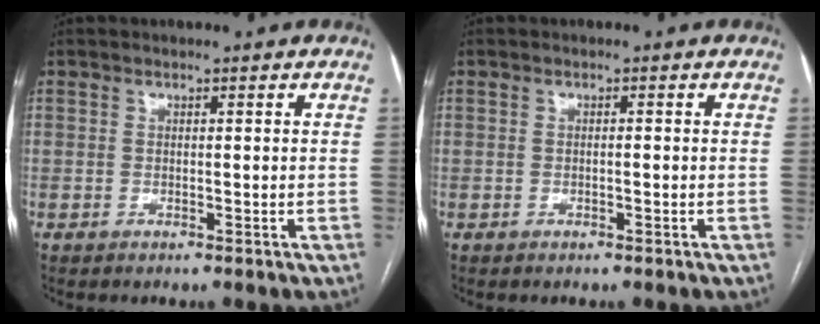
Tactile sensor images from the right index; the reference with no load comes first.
{"total": 0.7, "force": [-0.1, 0.1, 0.7], "torque": [-0.012, 0.001, -0.001]}